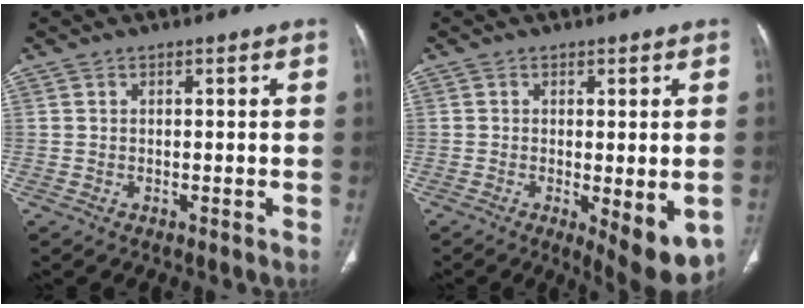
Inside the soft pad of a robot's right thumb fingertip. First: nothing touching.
{"total": 9.5, "force": [-3.3, 3.4, 8.3], "torque": [-0.101, -0.019, -0.040]}